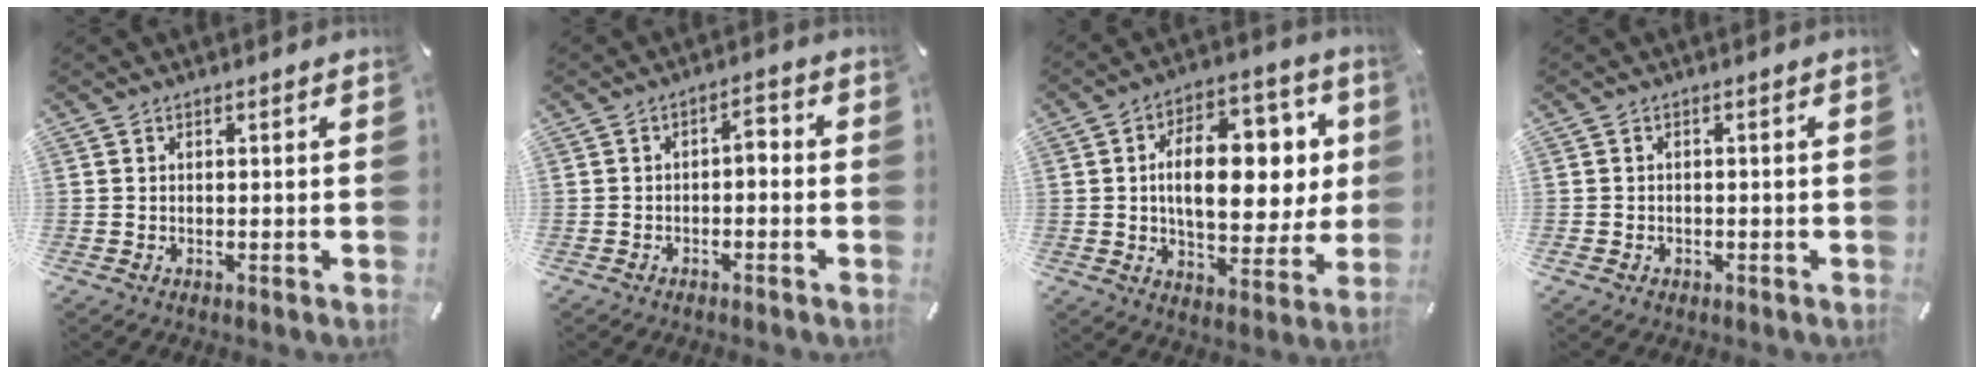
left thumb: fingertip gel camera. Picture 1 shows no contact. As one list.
[{"total": 3.3, "force": [-1.4, 1.8, 2.4], "torque": [-0.047, 0.019, -0.031]}, {"total": 18.0, "force": [2.8, 10.9, 14.1], "torque": [-0.211, 0.000, 0.049]}, {"total": 1.5, "force": [-0.7, 1.3, 0.5], "torque": [-0.010, 0.004, -0.015]}]